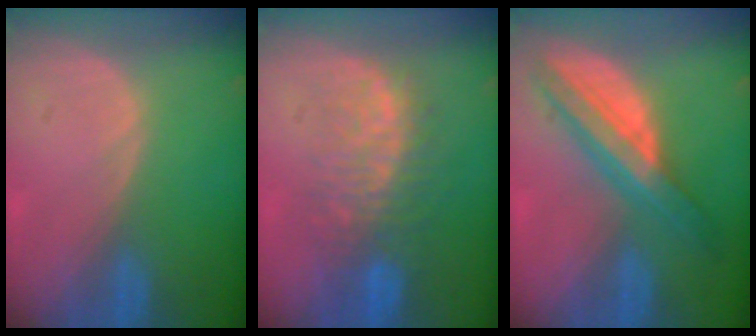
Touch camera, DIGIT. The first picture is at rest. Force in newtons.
{"total": 9.1, "press": 8.3, "slide": 3.8}
{"total": 8.3, "press": 8.3, "slide": 0.6}